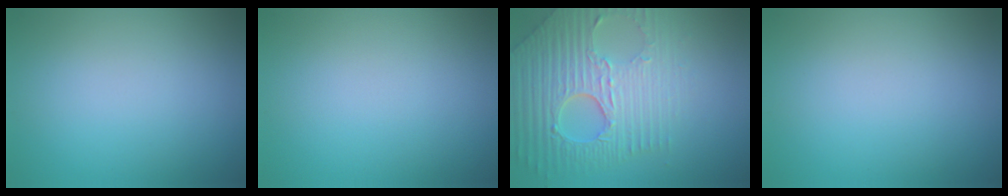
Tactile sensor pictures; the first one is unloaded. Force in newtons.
{"total": 0.0}
{"total": 8.5, "press": 5.8, "slide": 6.2}
{"total": 0.0}